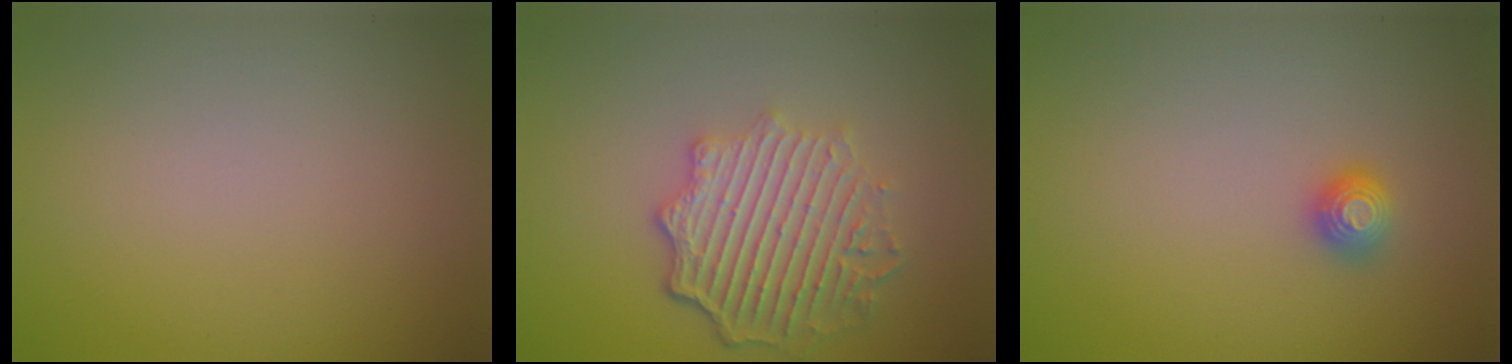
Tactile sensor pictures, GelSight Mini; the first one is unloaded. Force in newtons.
{"total": 6.0, "press": 4.7, "slide": 3.8}
{"total": 1.1, "press": 1.1, "slide": 0.1}